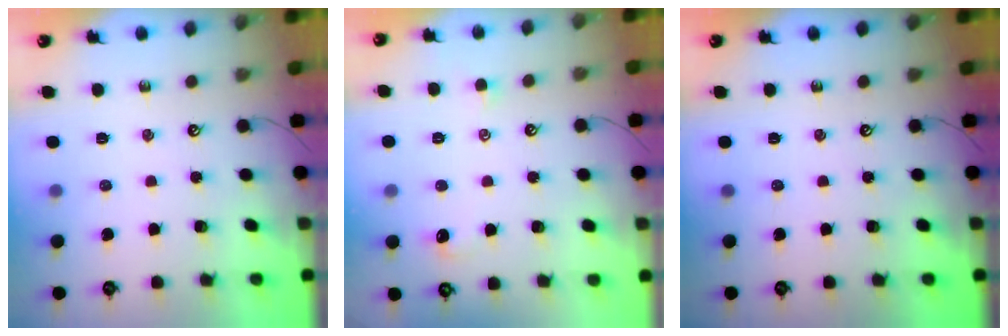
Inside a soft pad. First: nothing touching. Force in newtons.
{"total": 0.8, "press": 0.3, "slide": 0.7}
{"total": 0.0}